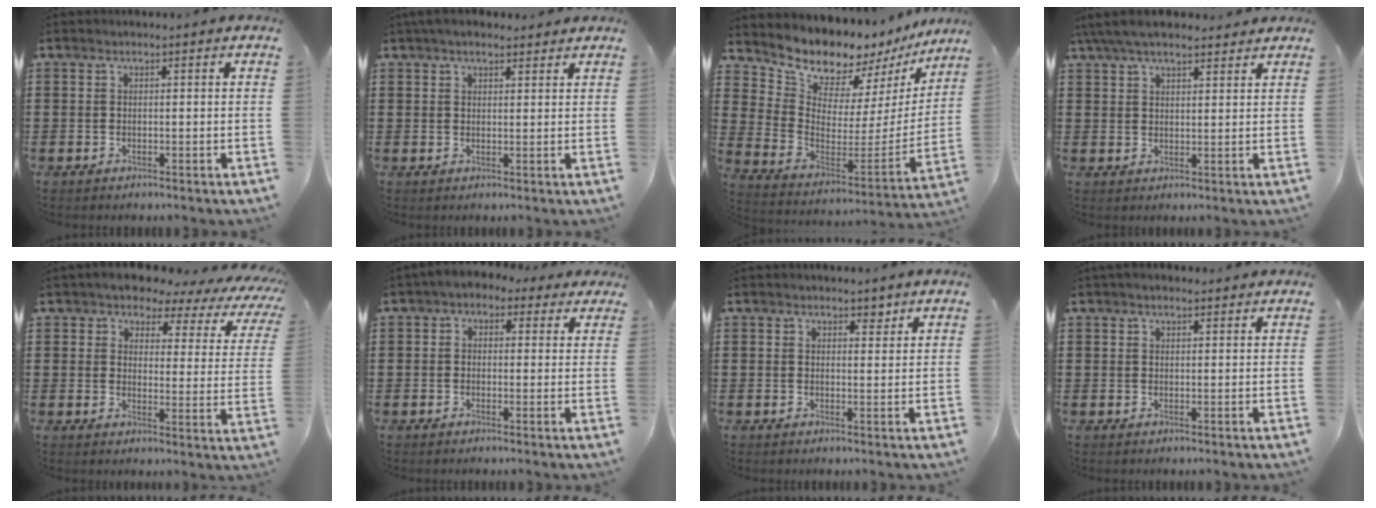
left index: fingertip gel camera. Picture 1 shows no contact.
{"total": 2.9, "force": [2.4, 1.1, 1.2], "torque": [-0.029, 0.006, 0.045]}
{"total": 8.8, "force": [8.4, 2.6, 0.6], "torque": [-0.061, -0.075, 0.148]}
{"total": 5.5, "force": [4.6, 1.7, 2.5], "torque": [-0.062, -0.002, 0.086]}
{"total": 4.1, "force": [3.4, 1.8, 1.4], "torque": [-0.043, -0.019, 0.051]}
{"total": 1.7, "force": [0.3, 1.5, 0.8], "torque": [-0.022, 0.008, 0.001]}
{"total": 2.1, "force": [1.7, 0.9, 0.8], "torque": [-0.003, -0.001, 0.027]}
{"total": 1.3, "force": [1.1, 0.5, 0.5], "torque": [-0.011, 0.005, 0.021]}